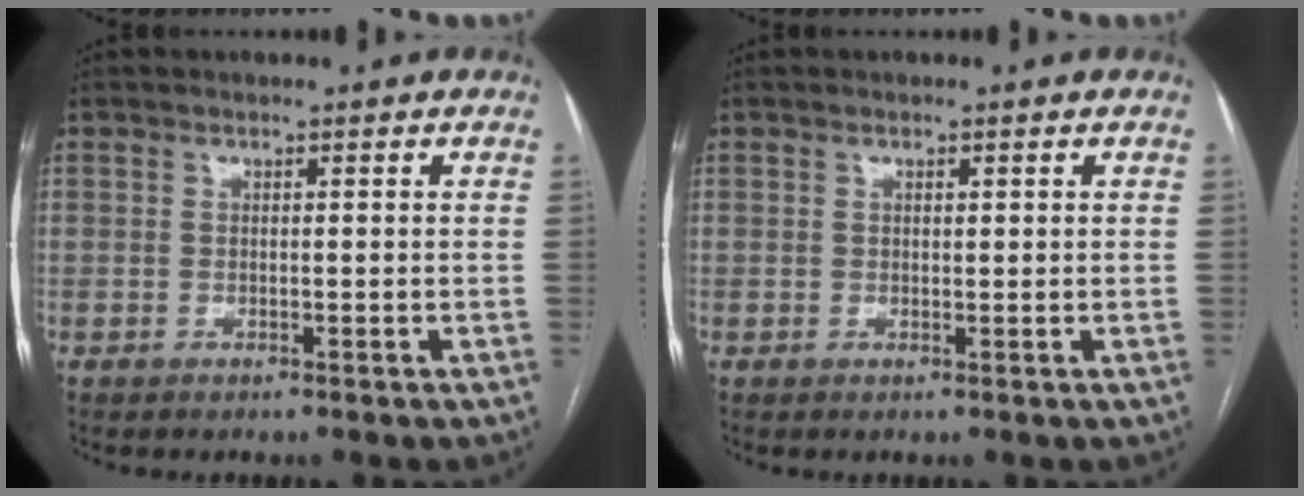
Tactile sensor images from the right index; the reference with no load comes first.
{"total": 0.8, "force": [0.3, 0.3, 0.6], "torque": [-0.010, 0.000, 0.004]}